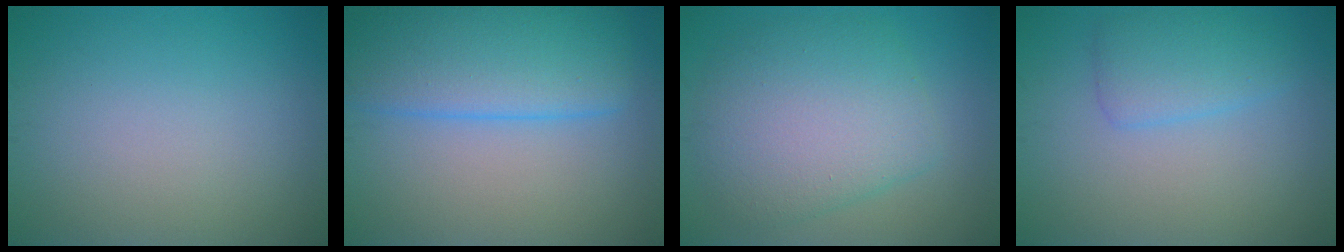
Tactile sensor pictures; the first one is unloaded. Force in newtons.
{"total": 7.6, "press": 7.6, "slide": 0.4}
{"total": 7.0, "press": 7.0, "slide": 0.2}
{"total": 3.0, "press": 3.0, "slide": 0.2}